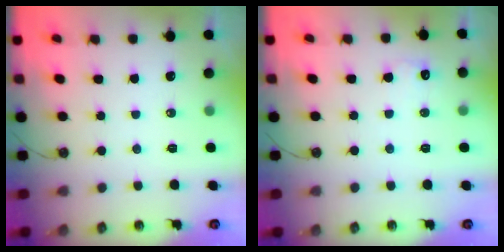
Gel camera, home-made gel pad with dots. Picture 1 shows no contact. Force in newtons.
{"total": 5.1, "press": 4.9, "slide": 1.2}